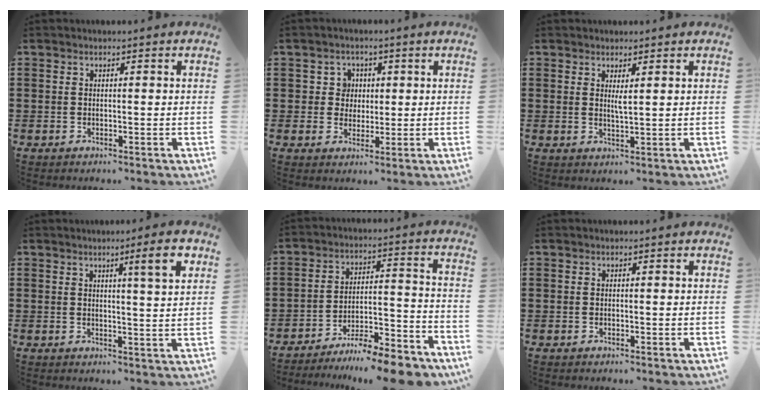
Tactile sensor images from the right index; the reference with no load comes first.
{"total": 3.6, "force": [0.7, 3.4, 1.1], "torque": [-0.037, 0.012, 0.009]}
{"total": 2.0, "force": [0.8, 0.3, 1.7], "torque": [-0.037, 0.000, 0.014]}
{"total": 6.4, "force": [3.0, 0.1, 5.6], "torque": [-0.082, -0.009, 0.040]}
{"total": 8.8, "force": [-8.1, 0.6, 3.1], "torque": [-0.036, 0.018, -0.156]}
{"total": 0.0}